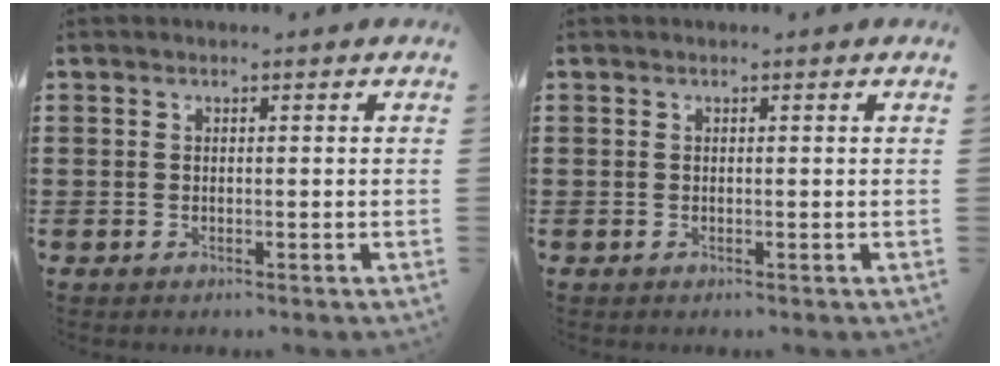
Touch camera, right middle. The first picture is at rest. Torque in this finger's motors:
{"motor_torque": [-0.37, 0.07, -0.01, -0.01]}